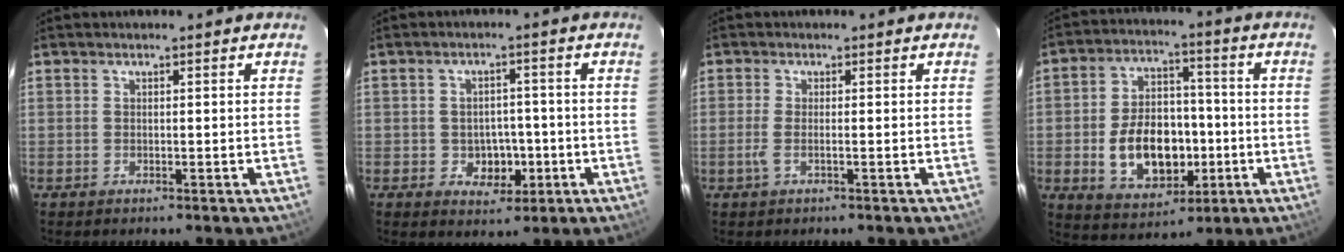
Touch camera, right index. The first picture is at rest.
{"total": 5.4, "force": [-1.7, 4.5, 2.4], "torque": [-0.050, 0.010, -0.007]}
{"total": 1.9, "force": [-0.7, 0.0, 1.8], "torque": [-0.036, -0.001, -0.014]}
{"total": 14.5, "force": [-3.2, 9.5, 10.4], "torque": [-0.206, 0.019, -0.033]}